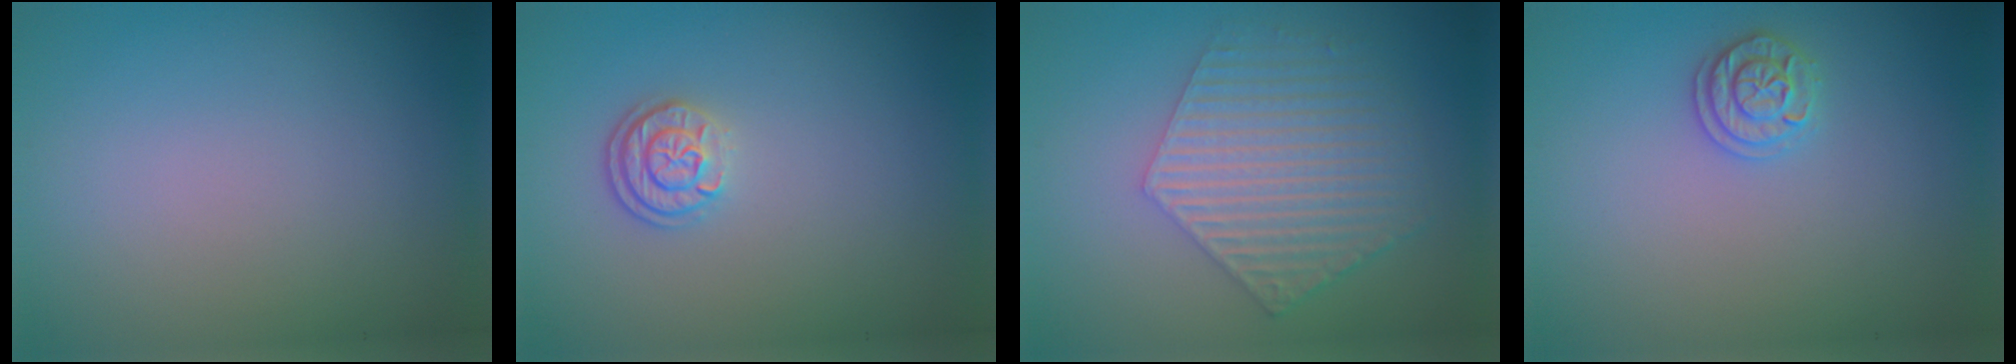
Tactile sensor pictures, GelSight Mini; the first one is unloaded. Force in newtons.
{"total": 2.3, "press": 2.0, "slide": 1.3}
{"total": 5.7, "press": 4.2, "slide": 3.8}
{"total": 1.9, "press": 1.9, "slide": 0.2}